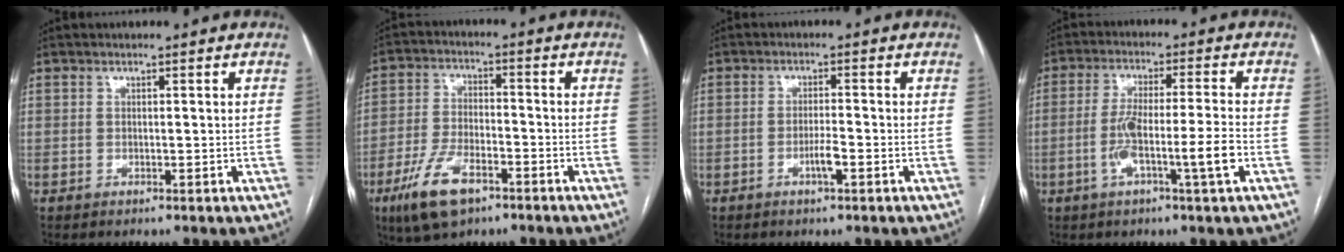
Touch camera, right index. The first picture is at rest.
{"total": 10.2, "force": [-5.8, 4.5, 7.1], "torque": [-0.150, -0.003, -0.103]}
{"total": 2.7, "force": [-1.2, 0.3, 2.4], "torque": [-0.045, 0.000, -0.022]}
{"total": 8.9, "force": [-2.9, -0.2, 8.5], "torque": [-0.158, 0.004, -0.052]}